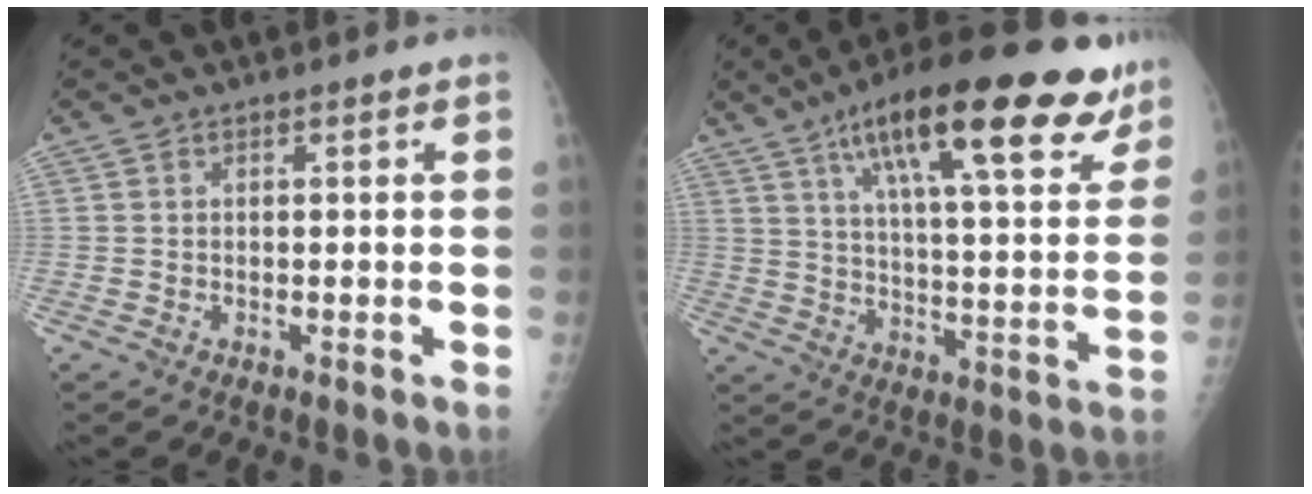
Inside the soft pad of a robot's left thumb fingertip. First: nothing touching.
{"total": 24.8, "force": [14.7, 7.0, 18.7], "torque": [-0.257, -0.031, 0.222]}